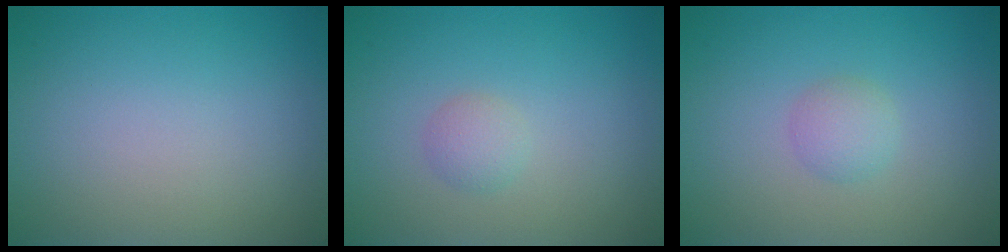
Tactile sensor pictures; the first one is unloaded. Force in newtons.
{"total": 1.3, "press": 1.3, "slide": 0.1}
{"total": 1.6, "press": 1.6, "slide": 0.0}